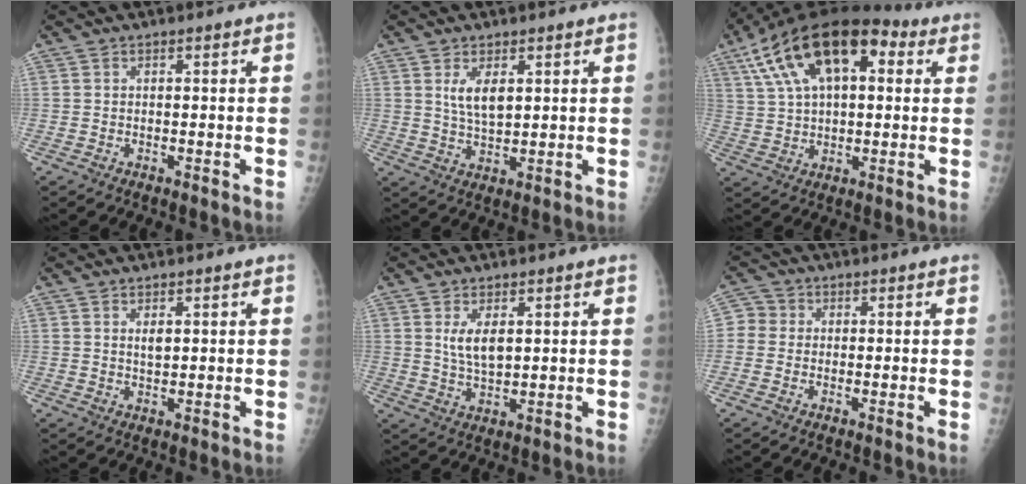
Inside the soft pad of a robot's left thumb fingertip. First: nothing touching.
{"total": 5.0, "force": [1.9, 2.3, 4.0], "torque": [-0.067, -0.016, 0.043]}
{"total": 20.2, "force": [7.5, 10.4, 15.6], "torque": [-0.260, 0.022, 0.122]}
{"total": 1.6, "force": [0.7, 0.7, 1.2], "torque": [-0.017, -0.007, 0.015]}
{"total": 4.8, "force": [1.6, 2.2, 3.9], "torque": [-0.068, -0.016, 0.039]}
{"total": 3.2, "force": [0.0, 3.1, 0.9], "torque": [-0.003, 0.005, -0.010]}